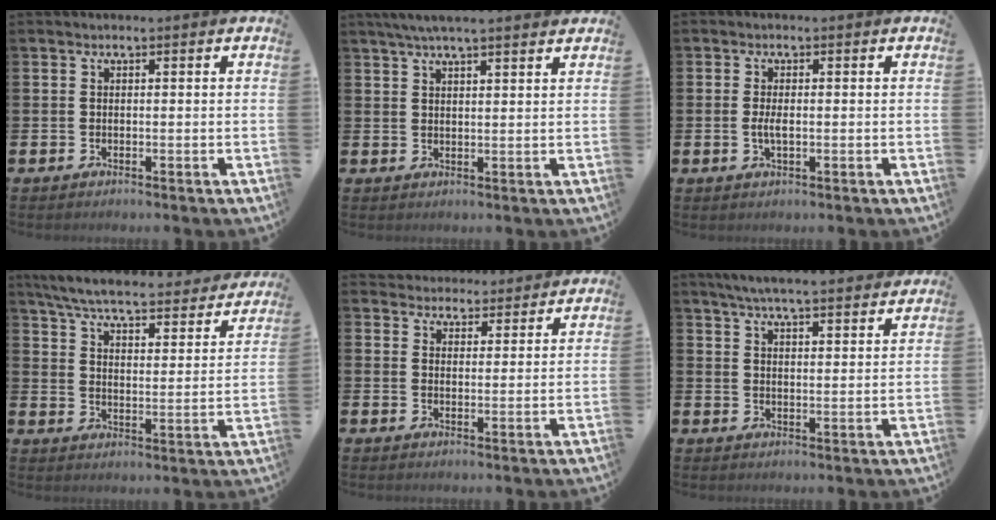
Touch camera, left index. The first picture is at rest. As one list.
[{"total": 4.3, "force": [3.8, 0.2, 2.0], "torque": [-0.041, -0.007, 0.067]}, {"total": 2.0, "force": [-0.2, 0.7, 1.8], "torque": [-0.029, -0.001, -0.005]}, {"total": 6.6, "force": [6.1, 0.7, 2.5], "torque": [-0.077, -0.043, 0.101]}, {"total": 3.8, "force": [3.7, 1.0, -0.4], "torque": [-0.001, -0.024, 0.066]}, {"total": 5.9, "force": [5.7, 0.1, 1.6], "torque": [-0.039, -0.031, 0.101]}]